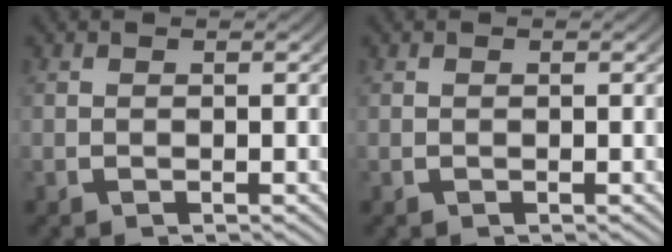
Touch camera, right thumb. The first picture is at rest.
{"total": 0.0}